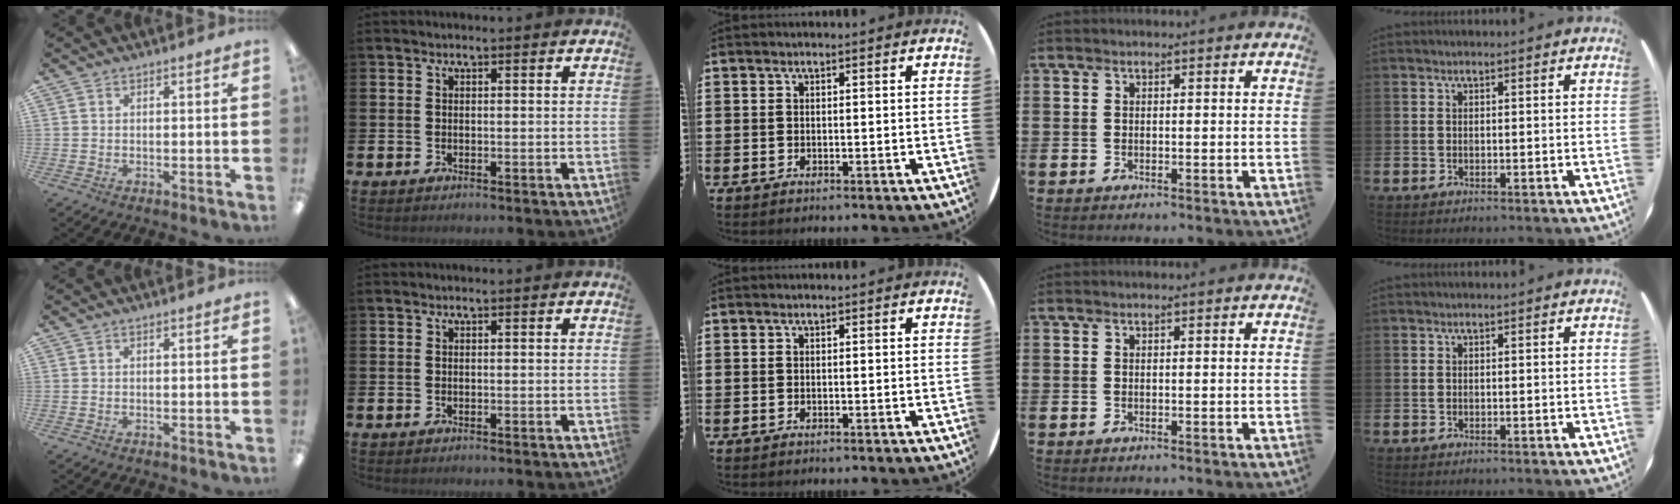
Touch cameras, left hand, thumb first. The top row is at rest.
{}